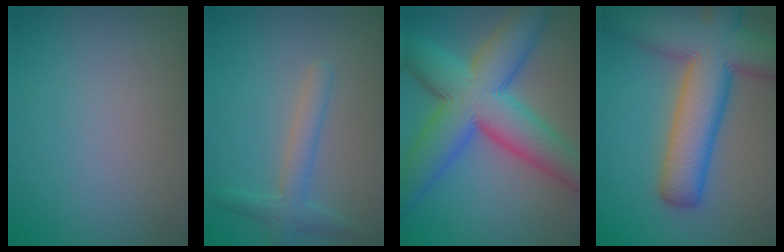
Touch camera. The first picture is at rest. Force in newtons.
{"total": 2.5, "press": 2.5, "slide": 0.1}
{"total": 11.9, "press": 11.9, "slide": 0.3}
{"total": 11.5, "press": 11.5, "slide": 0.5}